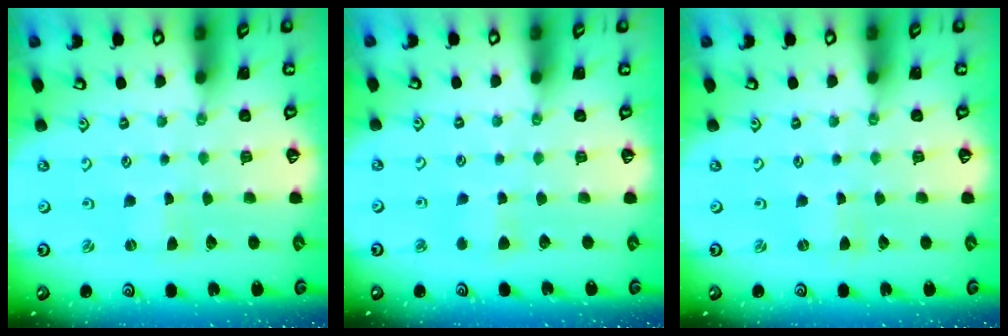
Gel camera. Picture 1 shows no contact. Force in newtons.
{"total": 2.7, "press": 2.6, "slide": 0.8}
{"total": 0.0}